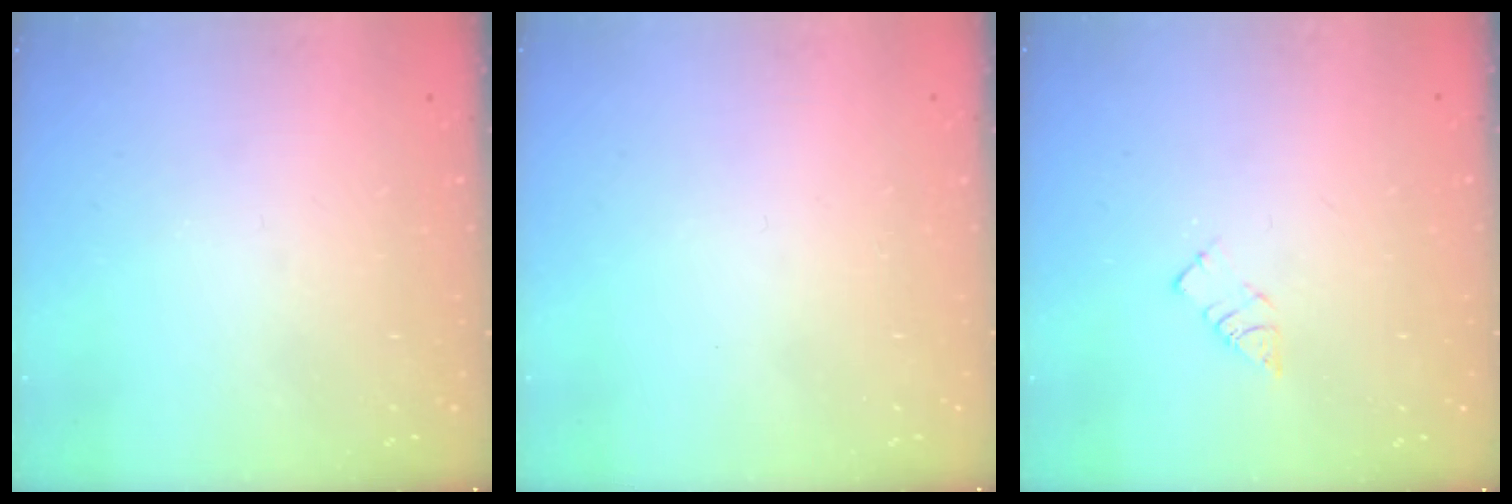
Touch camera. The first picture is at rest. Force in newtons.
{"total": 1.6, "press": 1.6, "slide": 0.1}
{"total": 4.0, "press": 4.0, "slide": 0.0}